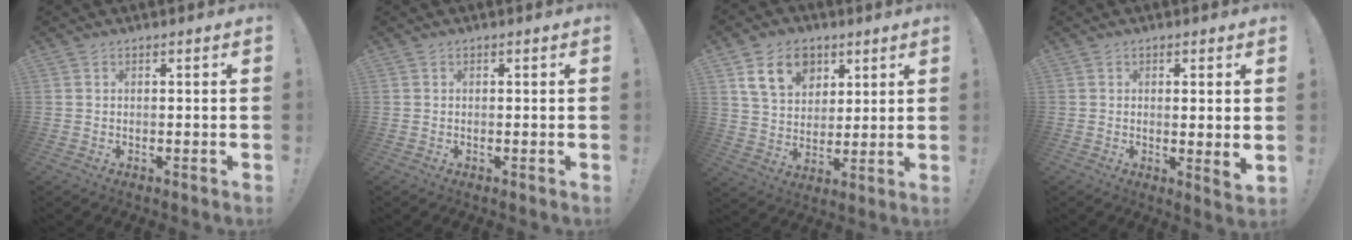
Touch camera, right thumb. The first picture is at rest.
{"total": 0.0}
{"total": 14.1, "force": [6.7, 10.5, 6.6], "torque": [-0.105, -0.021, 0.132]}
{"total": 3.2, "force": [0.8, 0.1, 3.1], "torque": [-0.041, -0.012, 0.015]}